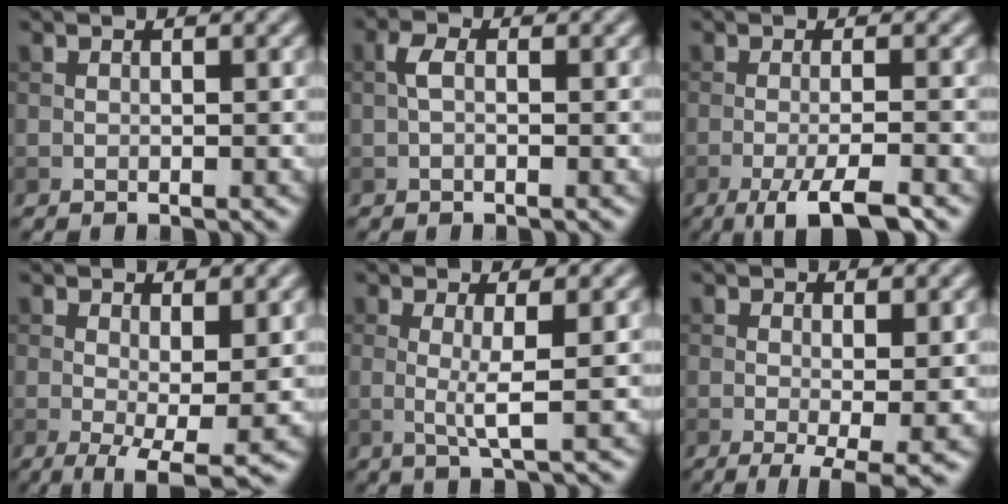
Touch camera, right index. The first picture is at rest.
{"total": 1.5, "force": [-0.2, 0.8, 1.3], "torque": [-0.028, 0.005, -0.007]}
{"total": 5.1, "force": [-2.7, 1.0, 4.2], "torque": [-0.065, 0.000, -0.052]}
{"total": 5.2, "force": [-0.5, 1.5, 5.0], "torque": [-0.083, -0.015, -0.005]}
{"total": 2.4, "force": [0.3, 0.3, 2.4], "torque": [-0.048, -0.007, 0.002]}
{"total": 3.8, "force": [-0.7, 0.8, 3.6], "torque": [-0.058, -0.014, -0.010]}